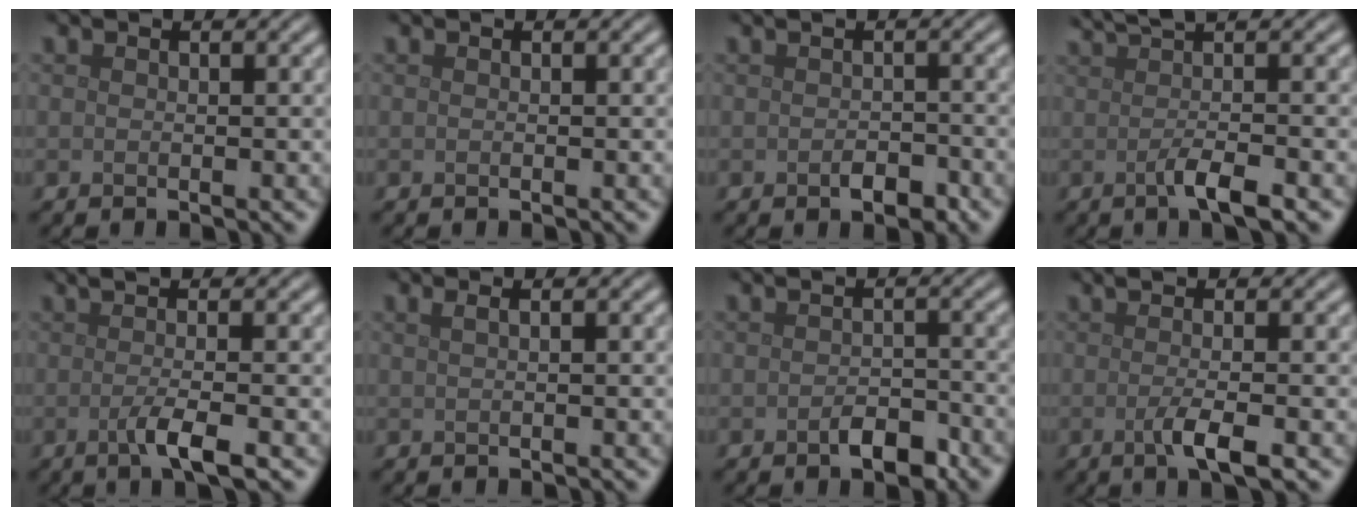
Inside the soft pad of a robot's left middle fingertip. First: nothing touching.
{"total": 0.0}
{"total": 1.7, "force": [-0.7, 0.9, 1.3], "torque": [-0.023, -0.002, -0.012]}
{"total": 4.7, "force": [0.2, 1.1, 4.5], "torque": [-0.063, 0.006, 0.005]}
{"total": 4.2, "force": [-0.3, 1.1, 4.0], "torque": [-0.056, -0.002, -0.011]}
{"total": 2.1, "force": [1.0, 1.1, 1.5], "torque": [-0.007, 0.004, -0.005]}
{"total": 2.4, "force": [-1.2, 1.1, 1.7], "torque": [-0.030, -0.001, -0.019]}
{"total": 3.6, "force": [-0.4, 0.9, 3.4], "torque": [-0.049, -0.005, -0.012]}